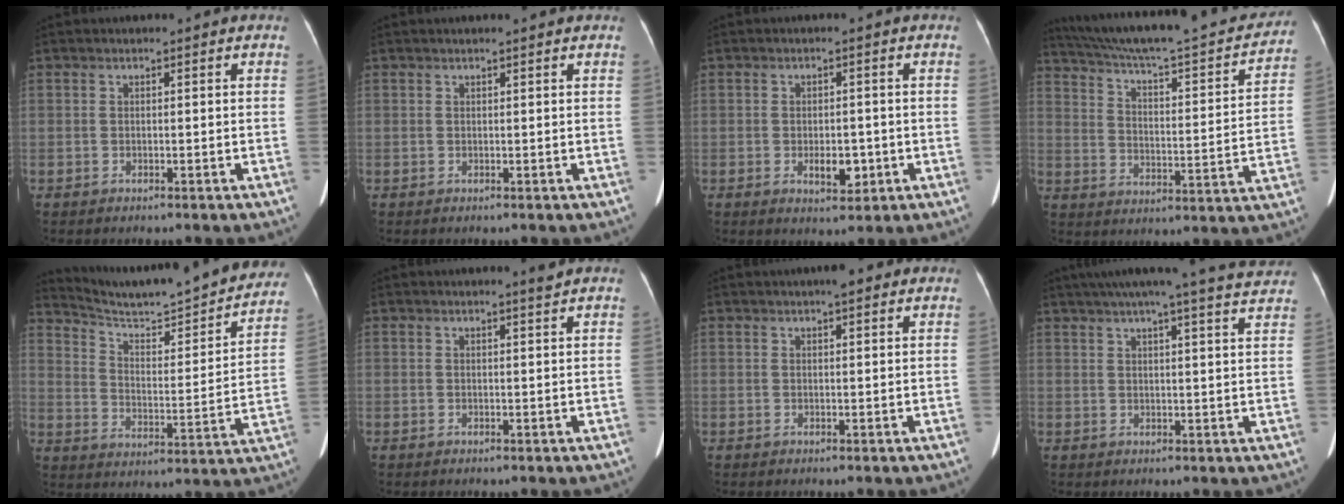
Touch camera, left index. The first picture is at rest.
{"total": 1.6, "force": [1.4, 0.0, 0.7], "torque": [-0.010, 0.018, 0.018]}
{"total": 3.5, "force": [-0.9, 2.0, 2.6], "torque": [-0.036, 0.000, -0.006]}
{"total": 27.3, "force": [24.0, 3.9, 12.3], "torque": [-0.198, -0.011, 0.323]}
{"total": 25.5, "force": [23.3, 2.8, 10.0], "torque": [-0.150, -0.056, 0.310]}
{"total": 0.8, "force": [0.7, -0.5, 0.2], "torque": [-0.017, -0.013, 0.017]}
{"total": 2.7, "force": [1.8, 0.6, 1.9], "torque": [-0.027, 0.006, 0.024]}
{"total": 19.3, "force": [17.4, 0.3, 8.3], "torque": [-0.125, 0.003, 0.212]}